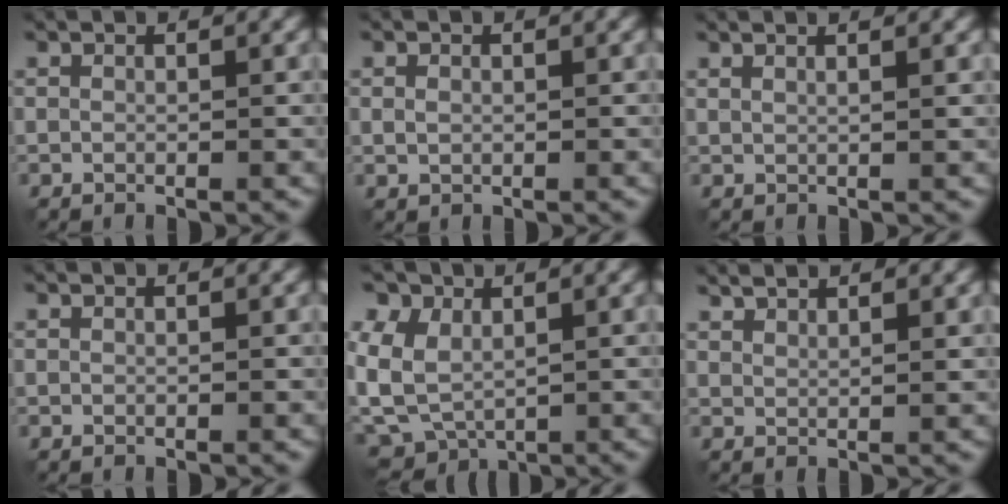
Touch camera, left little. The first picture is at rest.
{"total": 0.9, "force": [-0.1, 0.7, 0.5], "torque": [-0.012, -0.003, 0.001]}
{"total": 2.1, "force": [1.4, 0.8, 1.4], "torque": [-0.004, 0.005, 0.002]}
{"total": 0.0}
{"total": 5.8, "force": [1.2, 4.0, 4.0], "torque": [-0.093, 0.002, 0.013]}
{"total": 2.2, "force": [1.9, 0.4, 1.0], "torque": [-0.009, 0.001, 0.030]}